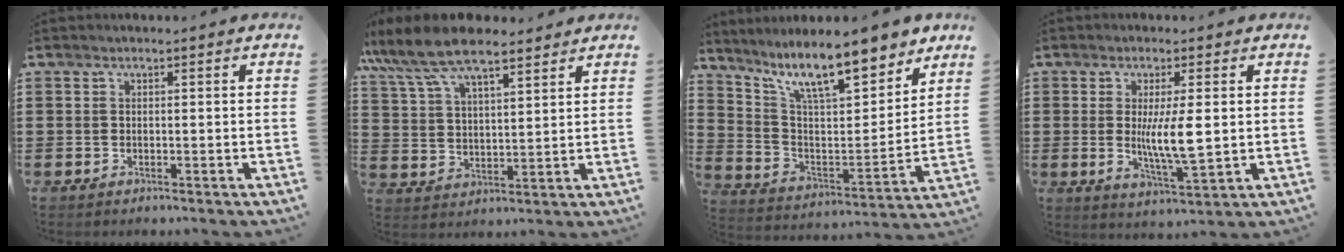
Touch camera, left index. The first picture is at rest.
{"total": 9.1, "force": [7.6, 2.4, 4.3], "torque": [-0.110, -0.016, 0.140]}
{"total": 12.9, "force": [9.9, 3.4, 7.5], "torque": [-0.162, -0.048, 0.172]}
{"total": 7.3, "force": [0.5, 1.4, 7.1], "torque": [-0.137, -0.010, 0.001]}